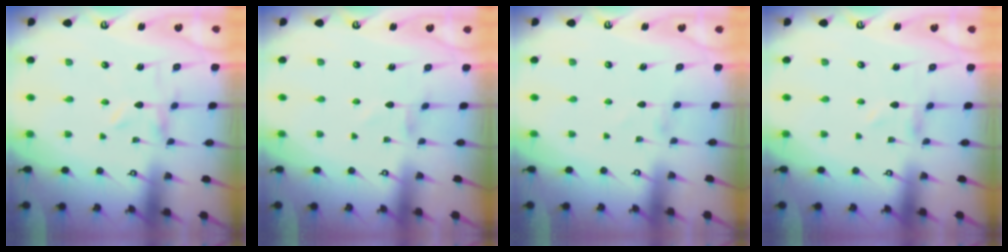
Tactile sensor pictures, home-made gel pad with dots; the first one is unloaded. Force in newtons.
{"total": 0.0}
{"total": 0.8, "press": 0.8, "slide": 0.1}
{"total": 0.8, "press": 0.8, "slide": 0.1}